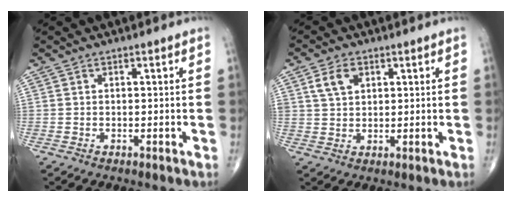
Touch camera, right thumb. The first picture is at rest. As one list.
[{"total": 5.1, "force": [2.2, 3.5, 3.0], "torque": [-0.044, -0.004, 0.043]}]